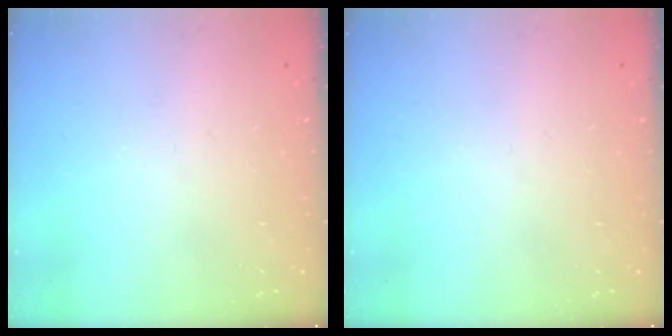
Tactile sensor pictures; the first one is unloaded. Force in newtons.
{"total": 0.0}